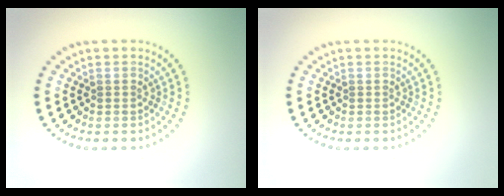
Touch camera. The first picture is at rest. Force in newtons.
{"total": 0.0}